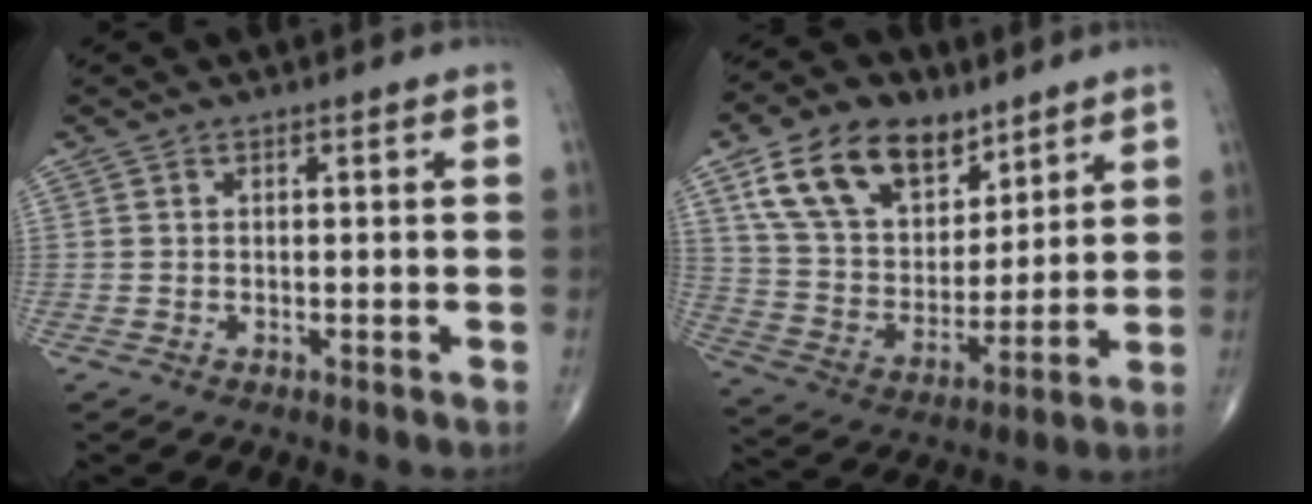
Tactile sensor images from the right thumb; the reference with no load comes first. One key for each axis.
{"total": 18.6, "fx": 10.7, "fy": 11.4, "fz": 10.2, "tx": -0.145, "ty": -0.035, "tz": 0.199}